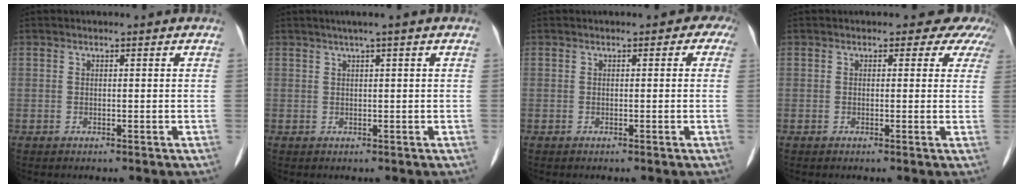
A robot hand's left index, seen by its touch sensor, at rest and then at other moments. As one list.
[{"total": 1.7, "force": [1.0, -0.4, 1.4], "torque": [-0.028, 0.007, 0.021]}, {"total": 1.9, "force": [0.0, 1.5, 1.1], "torque": [0.005, 0.011, -0.014]}, {"total": 4.9, "force": [3.9, 2.8, 0.9], "torque": [0.014, 0.001, 0.014]}]